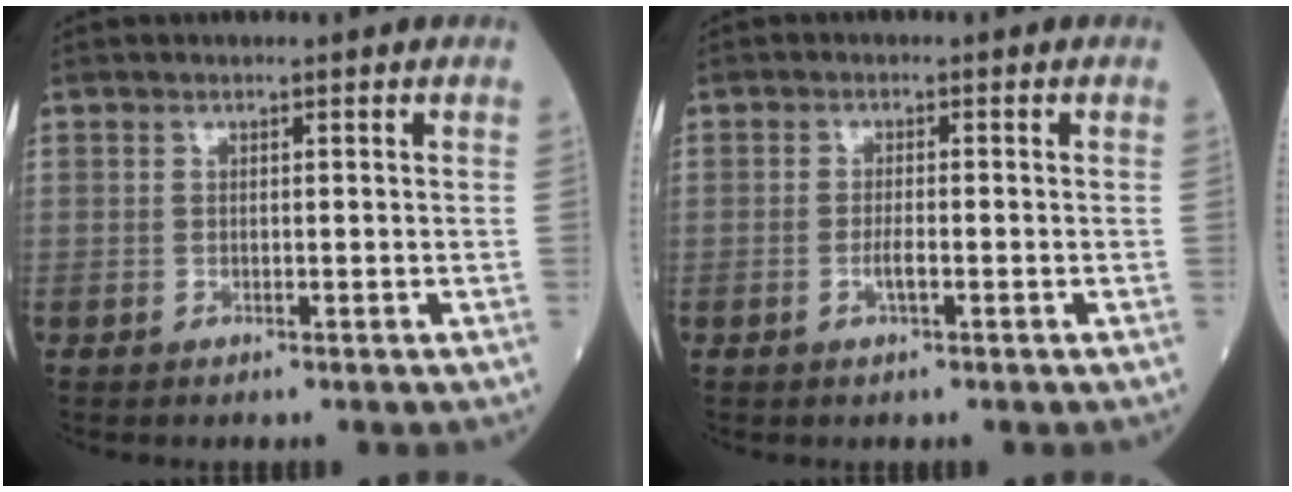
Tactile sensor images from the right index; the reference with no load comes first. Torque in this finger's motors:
{"motor_torque": [0.19, -0.05, 0.19, 0.05]}